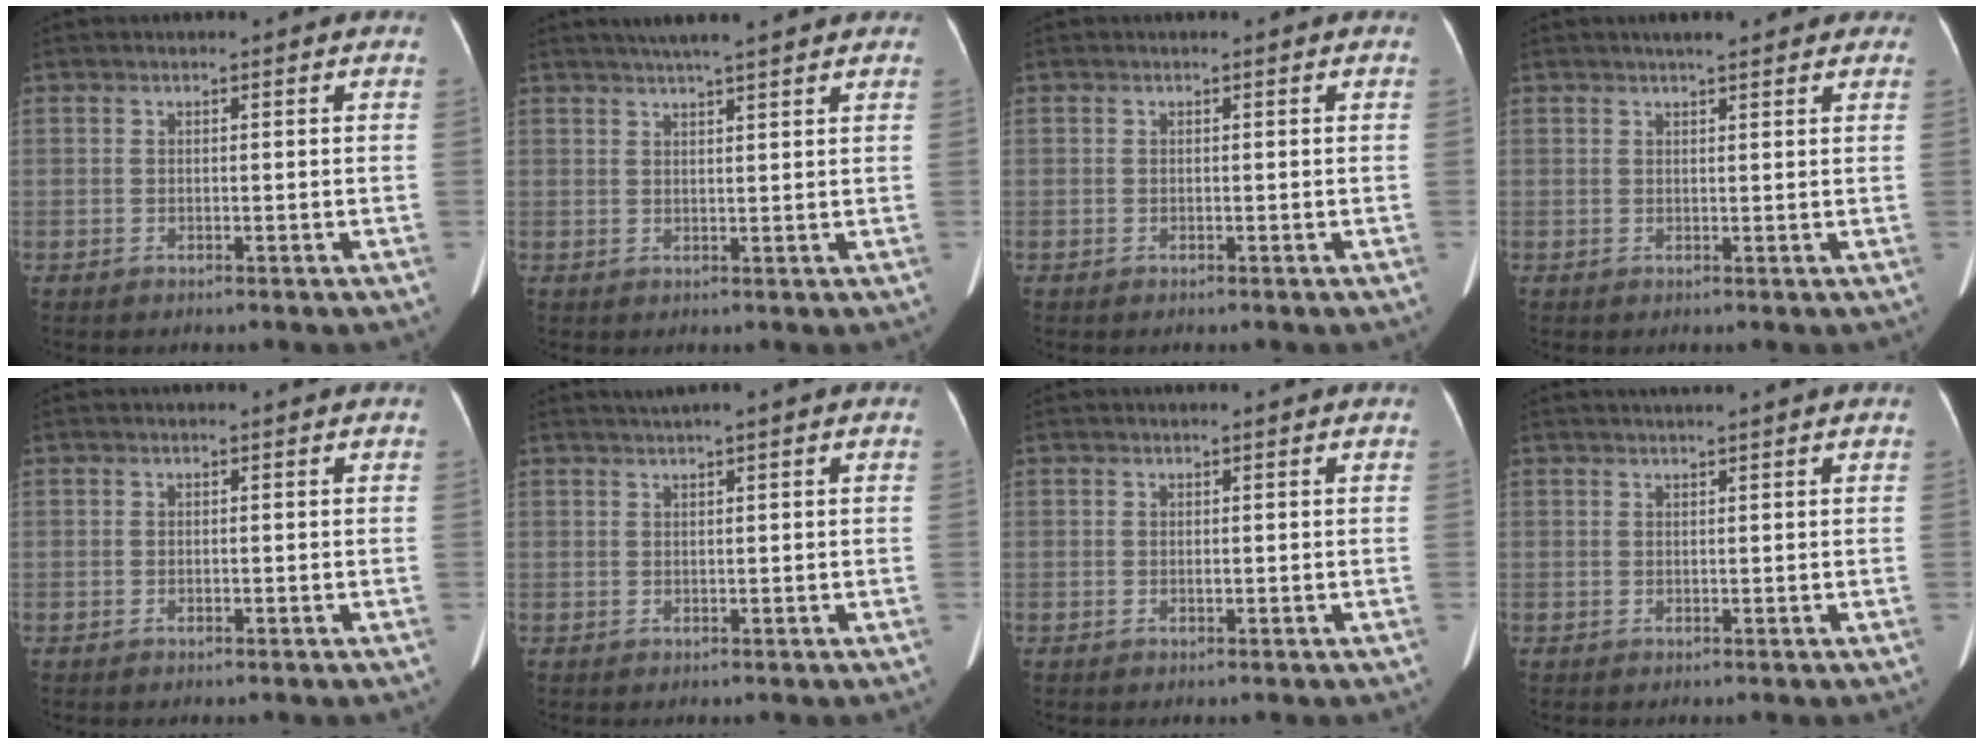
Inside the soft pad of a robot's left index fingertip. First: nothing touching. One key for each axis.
{"total": 10.8, "fx": 9.0, "fy": 0.9, "fz": 5.9, "tx": -0.078, "ty": 0.031, "tz": 0.108}
{"total": 0.0}
{"total": 6.1, "fx": 4.9, "fy": 1.3, "fz": 3.3, "tx": -0.032, "ty": 0.022, "tz": 0.056}
{"total": 0.0}
{"total": 2.1, "fx": 1.4, "fy": -0.2, "fz": 1.6, "tx": -0.030, "ty": 0.016, "tz": 0.026}
{"total": 0.0}
{"total": 2.0, "fx": 1.7, "fy": -0.4, "fz": 1.0, "tx": -0.009, "ty": 0.016, "tz": 0.026}